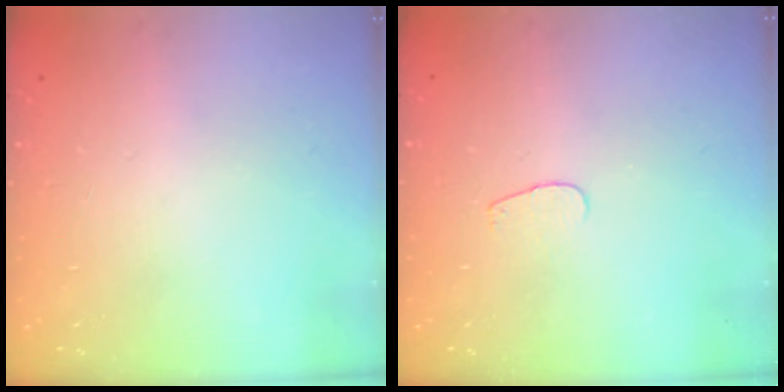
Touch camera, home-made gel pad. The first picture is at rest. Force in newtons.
{"total": 2.8, "press": 2.8, "slide": 0.2}